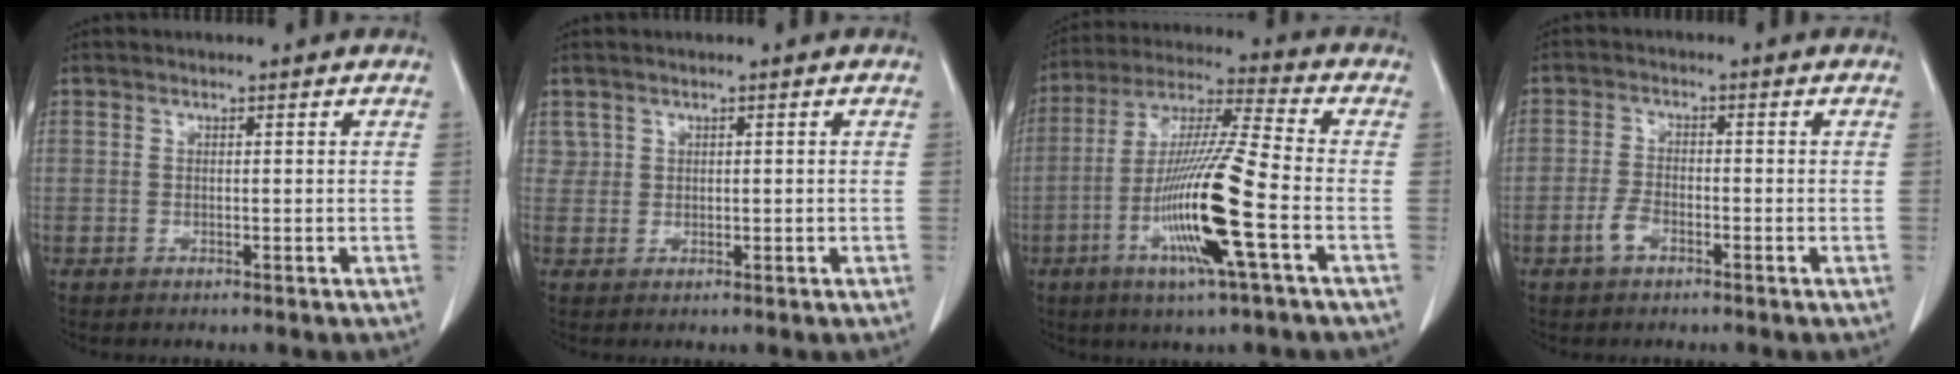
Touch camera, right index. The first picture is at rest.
{"total": 1.3, "force": [0.7, 1.1, 0.0], "torque": [0.007, 0.005, 0.010]}
{"total": 15.9, "force": [-5.1, 0.0, 15.1], "torque": [-0.301, -0.014, -0.101]}
{"total": 3.1, "force": [-1.8, 1.5, 2.1], "torque": [-0.046, 0.003, -0.036]}